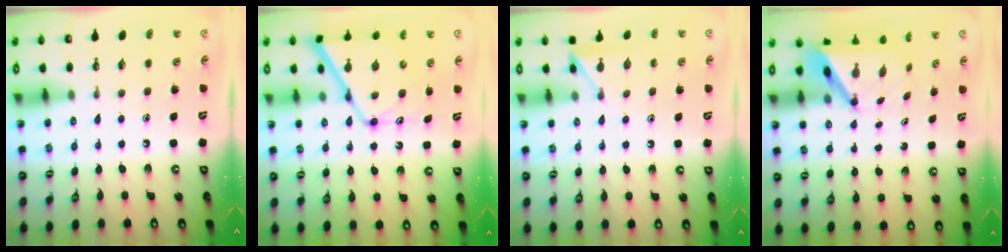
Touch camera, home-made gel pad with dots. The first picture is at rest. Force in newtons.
{"total": 14.0, "press": 13.9, "slide": 1.3}
{"total": 5.2, "press": 5.2, "slide": 0.6}
{"total": 4.9, "press": 4.9, "slide": 0.6}